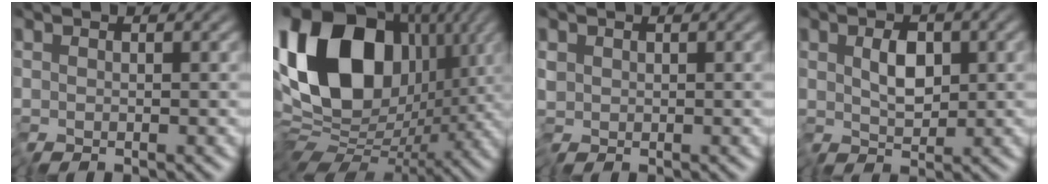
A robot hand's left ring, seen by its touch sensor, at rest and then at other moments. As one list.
[{"total": 16.4, "force": [3.5, 11.0, 11.6], "torque": [-0.206, 0.029, 0.042]}, {"total": 0.9, "force": [-0.2, 0.8, 0.3], "torque": [-0.007, 0.000, -0.004]}, {"total": 3.0, "force": [-0.2, 1.6, 2.6], "torque": [-0.033, -0.003, -0.003]}]